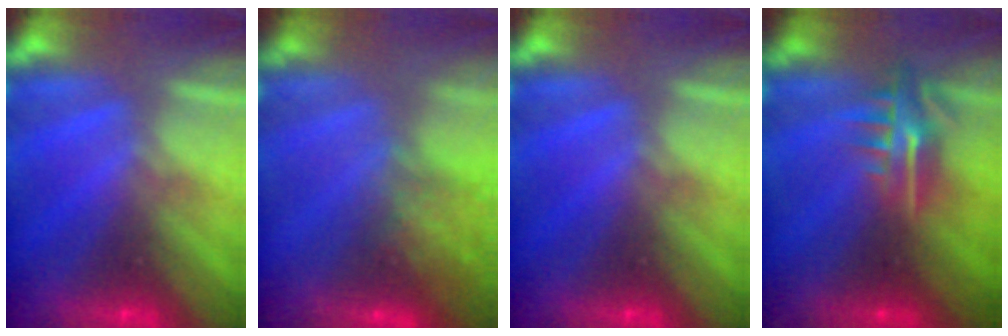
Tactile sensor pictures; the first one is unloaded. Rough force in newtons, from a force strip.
{"total": 7.8}
{"total": 0.0}
{"total": 7.7}